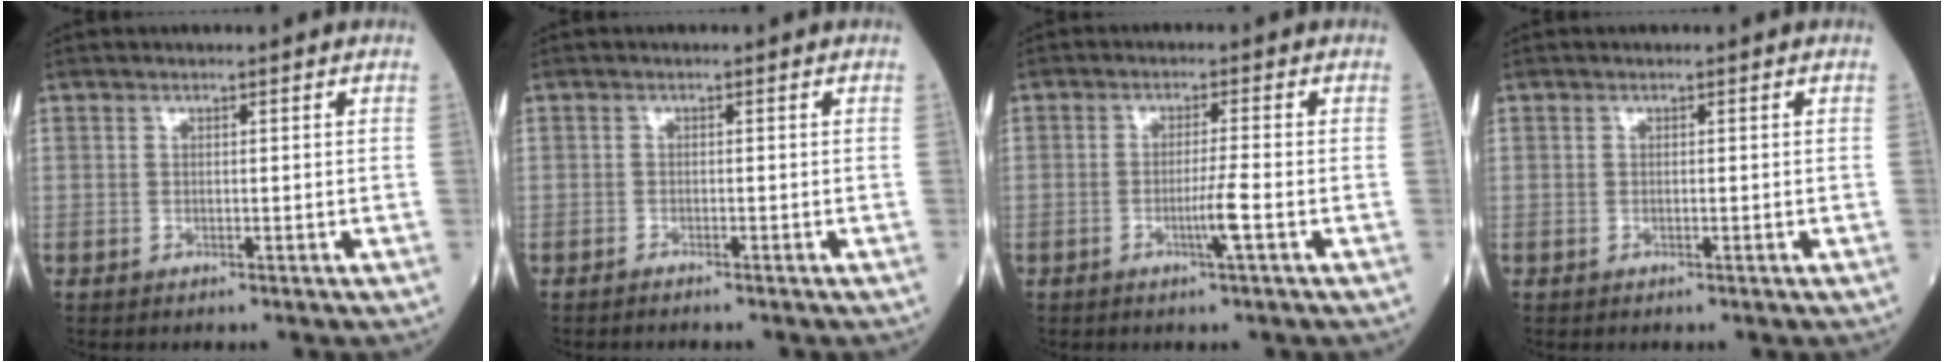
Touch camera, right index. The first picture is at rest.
{"total": 1.0, "force": [-0.9, -0.1, 0.3], "torque": [-0.008, -0.001, -0.014]}
{"total": 3.5, "force": [-1.3, -0.9, 3.1], "torque": [-0.060, -0.007, -0.025]}
{"total": 0.0}